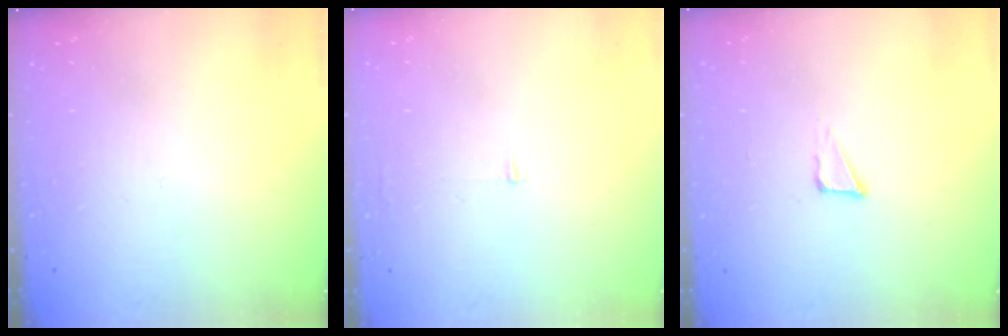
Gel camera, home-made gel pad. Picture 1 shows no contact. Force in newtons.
{"total": 2.5, "press": 2.5, "slide": 0.2}
{"total": 3.1, "press": 3.0, "slide": 0.9}